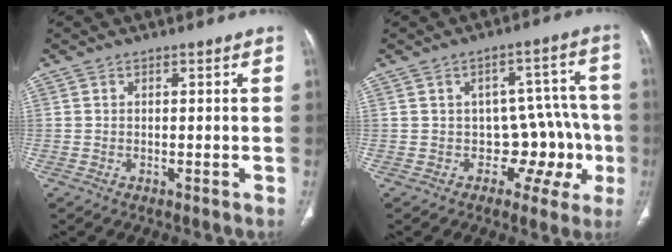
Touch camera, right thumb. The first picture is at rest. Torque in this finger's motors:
{"motor_torque": [-0.40, 0.58, 0.16, 0.49, 0.03]}